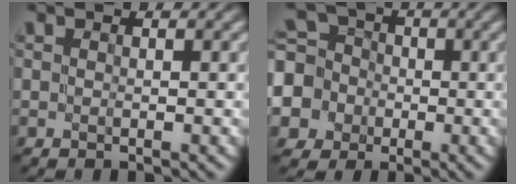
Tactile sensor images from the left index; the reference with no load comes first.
{"total": 8.9, "force": [-2.1, 8.2, 2.6], "torque": [-0.077, 0.005, -0.067]}